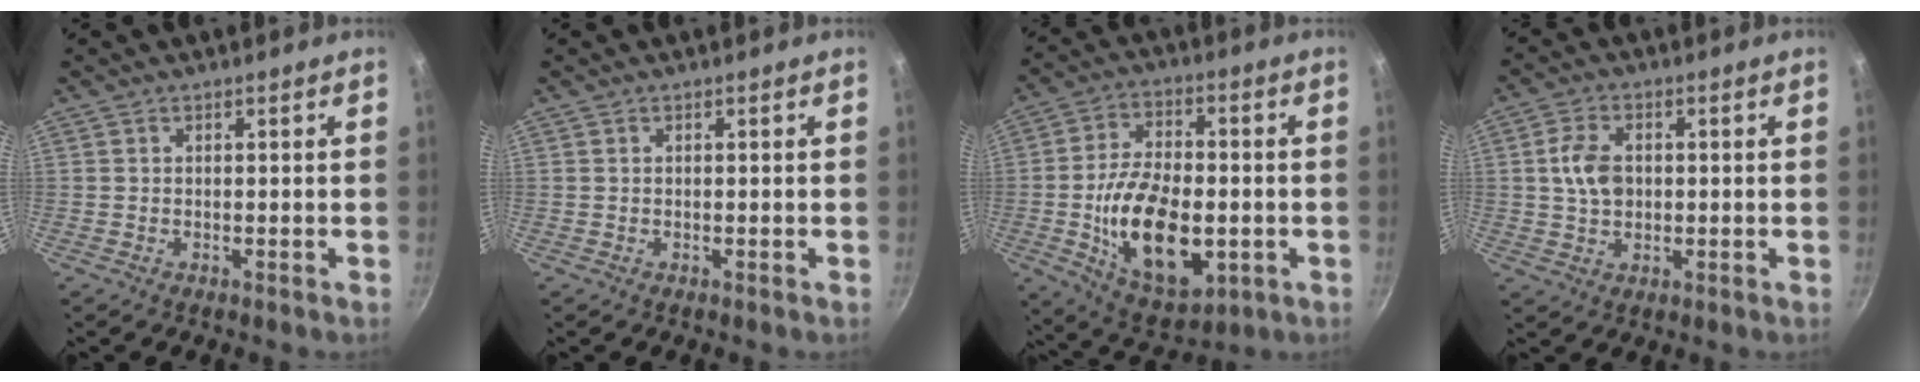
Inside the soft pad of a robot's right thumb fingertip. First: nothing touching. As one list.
[{"total": 0.0}, {"total": 19.5, "force": [-3.5, 11.0, 15.8], "torque": [-0.259, 0.008, -0.047]}, {"total": 6.5, "force": [0.6, 4.6, 4.6], "torque": [-0.078, 0.008, 0.010]}]